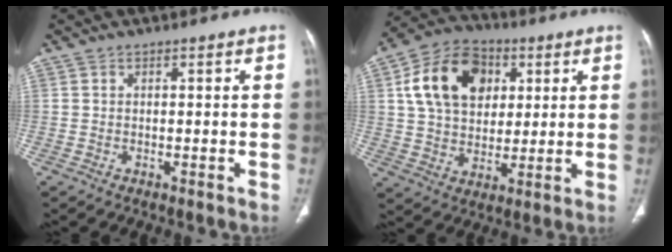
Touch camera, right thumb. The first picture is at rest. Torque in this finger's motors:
{"motor_torque": [-0.55, 1.71, 0.39, -0.29, 0.13]}